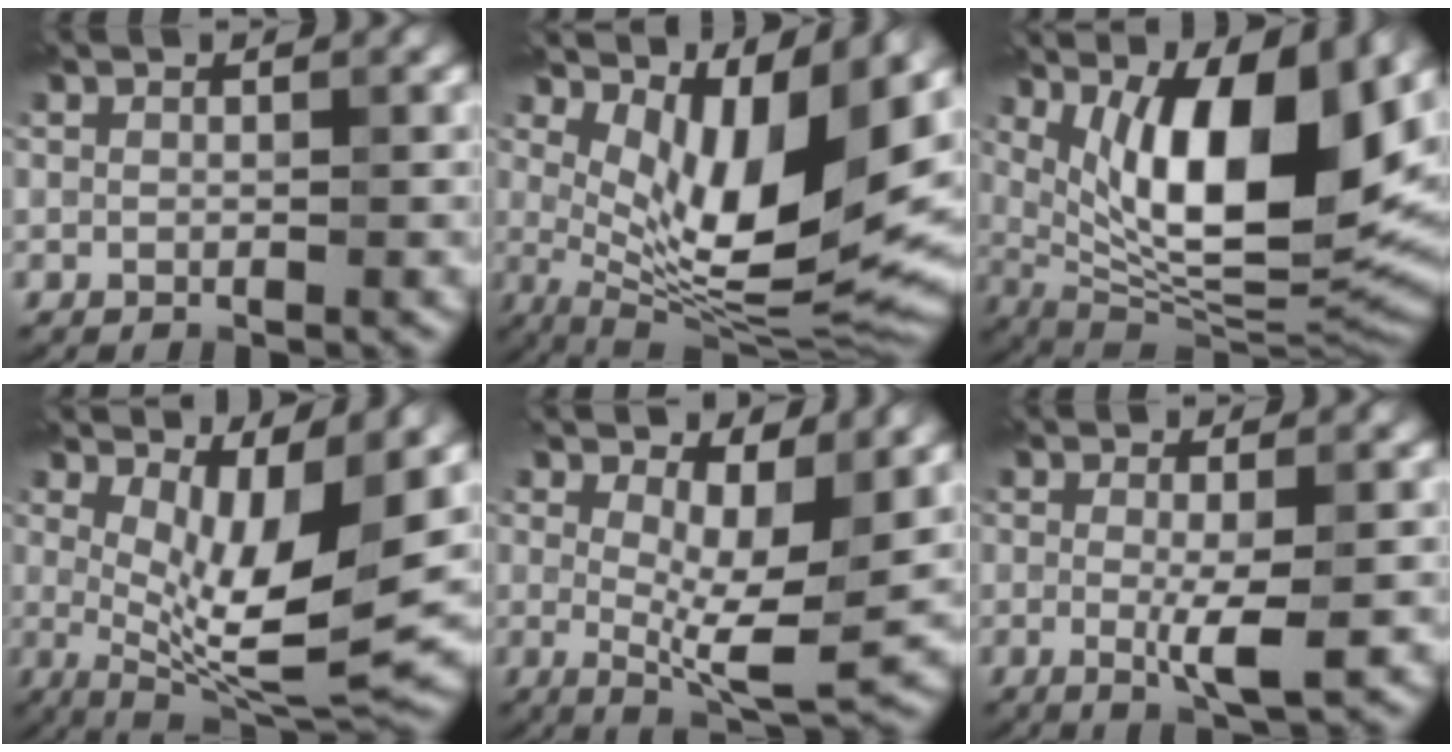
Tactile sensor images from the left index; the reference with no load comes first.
{"total": 11.9, "force": [3.3, 3.8, 10.8], "torque": [-0.176, -0.017, 0.065]}
{"total": 14.3, "force": [4.3, 5.2, 12.6], "torque": [-0.179, -0.018, 0.074]}
{"total": 9.6, "force": [1.9, 2.8, 9.0], "torque": [-0.148, -0.016, 0.037]}
{"total": 7.0, "force": [1.4, 2.4, 6.4], "torque": [-0.105, -0.015, 0.025]}
{"total": 3.2, "force": [-0.3, 0.4, 3.2], "torque": [-0.058, -0.012, -0.003]}